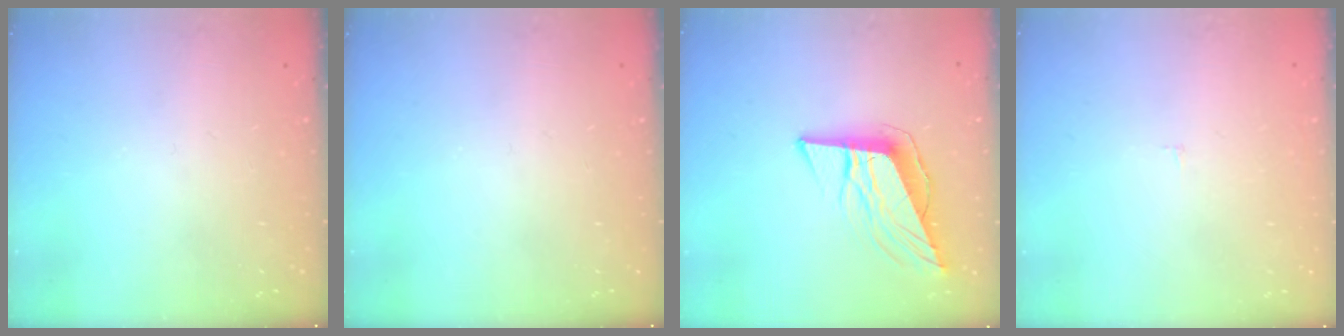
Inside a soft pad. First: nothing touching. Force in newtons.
{"total": 0.0}
{"total": 11.2, "press": 10.6, "slide": 3.7}
{"total": 1.6, "press": 1.6, "slide": 0.1}